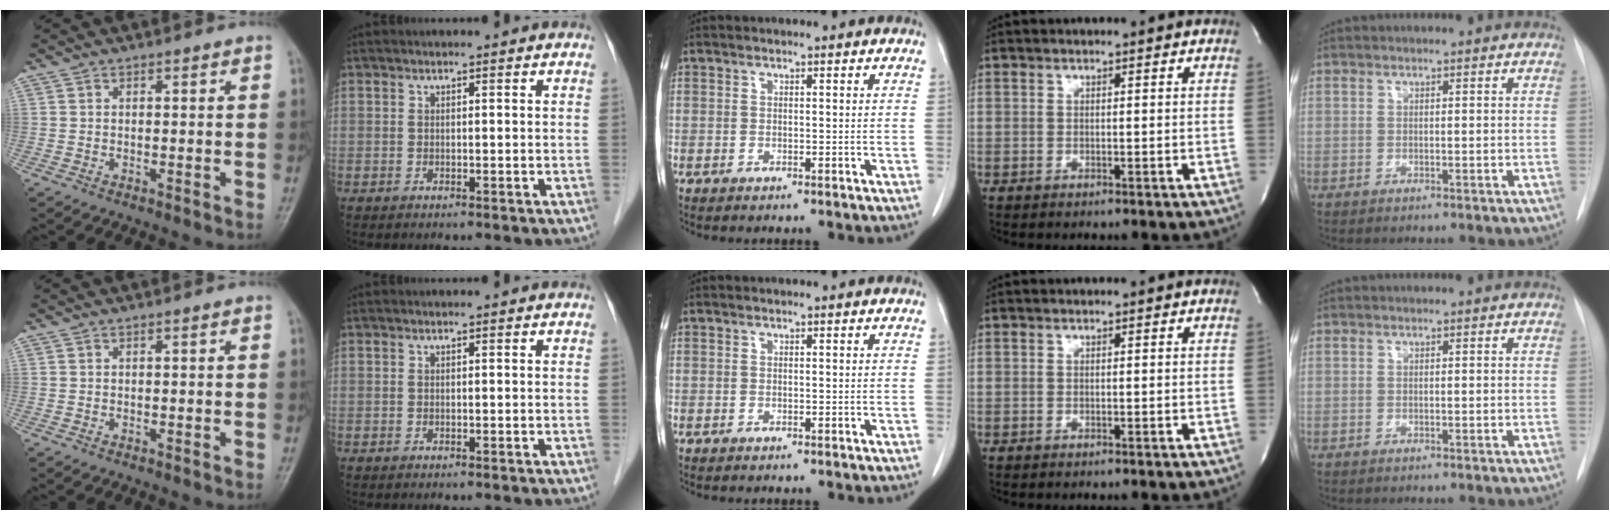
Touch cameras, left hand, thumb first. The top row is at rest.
{}